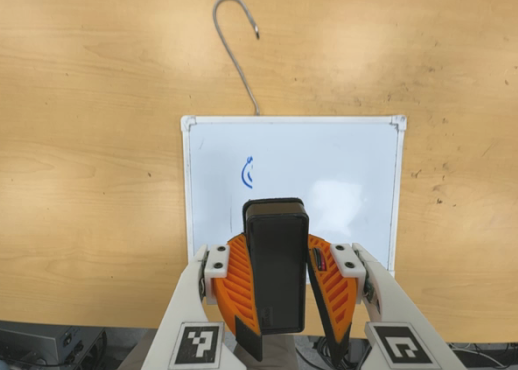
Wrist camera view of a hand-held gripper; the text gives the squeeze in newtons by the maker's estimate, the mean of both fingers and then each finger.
{"total": 10.4, "left": 9.9, "right": 10.8}